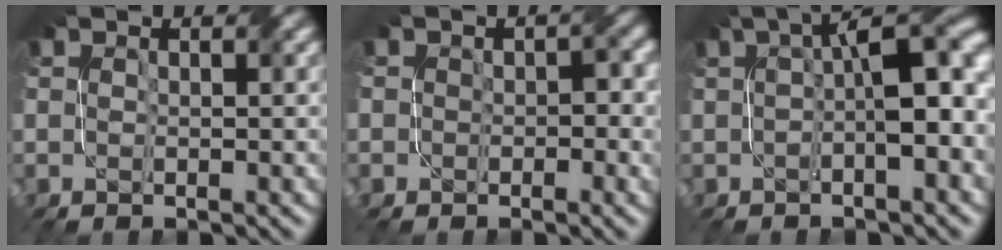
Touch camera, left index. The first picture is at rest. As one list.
[{"total": 2.2, "force": [-0.6, 1.6, 1.4], "torque": [-0.010, 0.000, -0.004]}, {"total": 7.1, "force": [0.4, 2.1, 6.7], "torque": [-0.084, 0.021, 0.008]}]